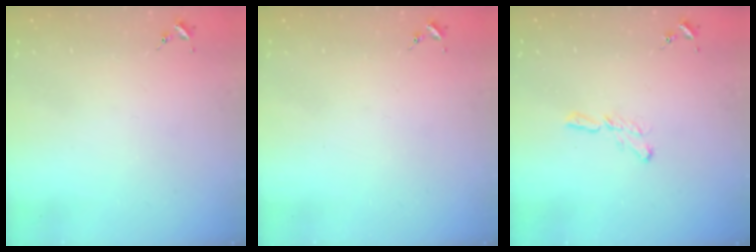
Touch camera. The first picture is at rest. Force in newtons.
{"total": 0.0}
{"total": 5.3, "press": 5.3, "slide": 0.1}